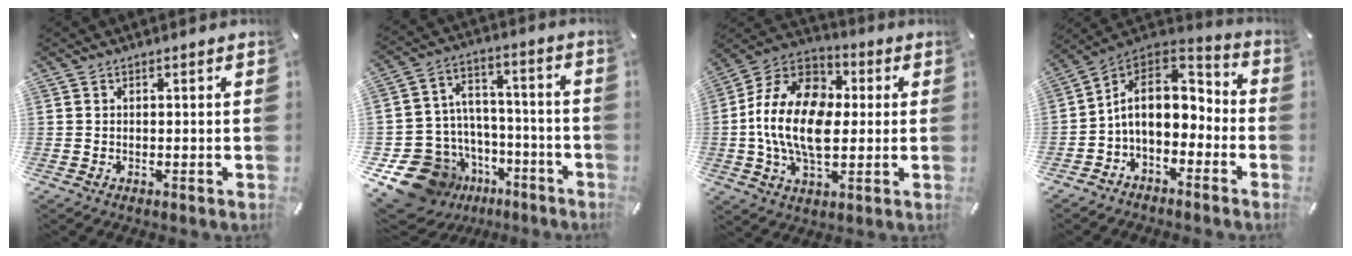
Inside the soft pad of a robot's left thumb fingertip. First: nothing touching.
{"total": 15.0, "force": [-8.7, 11.3, 4.5], "torque": [-0.076, 0.042, -0.135]}
{"total": 18.2, "force": [-1.2, 12.1, 13.6], "torque": [-0.287, 0.016, -0.024]}
{"total": 13.3, "force": [-0.7, 9.5, 9.2], "torque": [-0.172, 0.009, -0.013]}